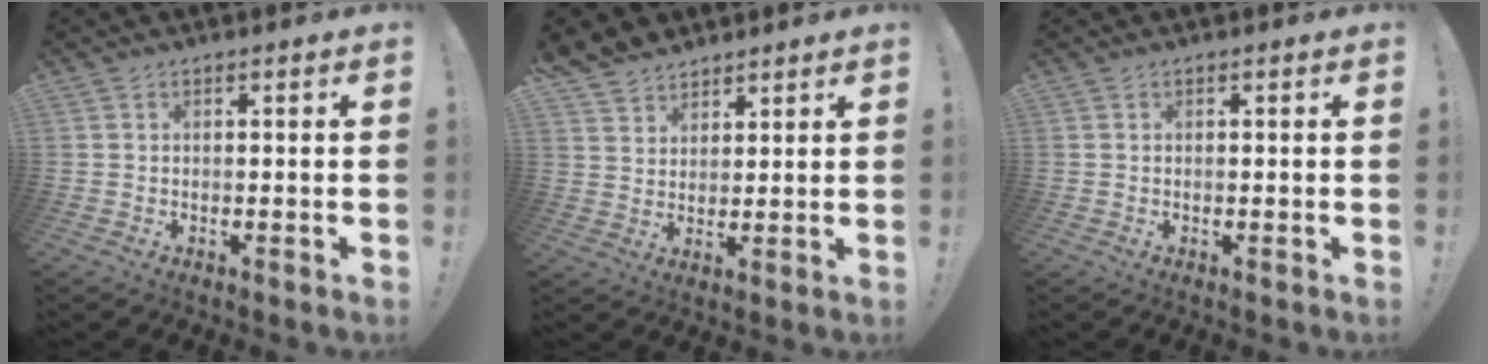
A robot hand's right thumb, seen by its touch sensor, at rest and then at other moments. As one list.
[{"total": 6.2, "force": [5.0, 3.6, 0.7], "torque": [-0.020, -0.035, 0.100]}, {"total": 0.0}]